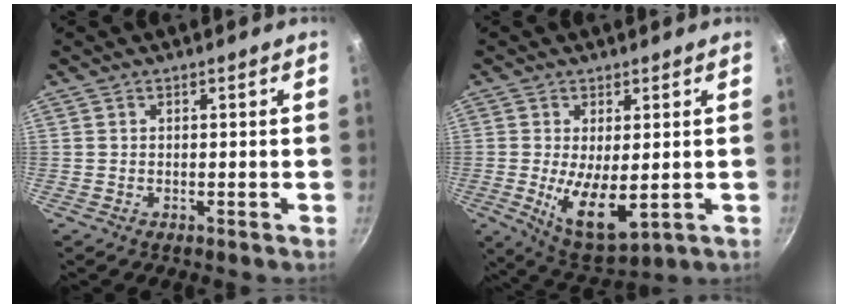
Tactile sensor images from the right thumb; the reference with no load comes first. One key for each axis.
{"total": 10.5, "fx": -0.8, "fy": 4.5, "fz": 9.4, "tx": -0.154, "ty": -0.020, "tz": 0.003}